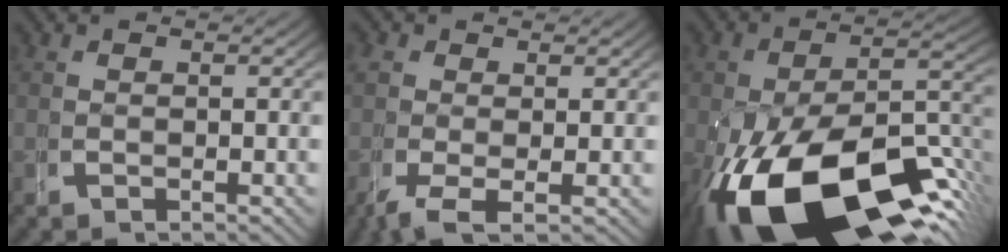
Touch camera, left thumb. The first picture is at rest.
{"total": 3.8, "force": [-1.2, 2.4, 2.6], "torque": [-0.066, -0.031, -0.008]}
{"total": 20.7, "force": [-6.8, 11.1, 16.1], "torque": [-0.285, -0.059, -0.067]}